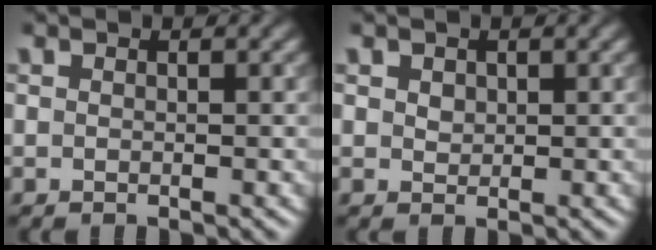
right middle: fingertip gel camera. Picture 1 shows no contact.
{"total": 1.0, "force": [0.5, 0.8, 0.4], "torque": [-0.008, 0.000, 0.011]}